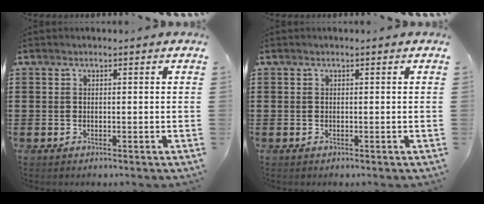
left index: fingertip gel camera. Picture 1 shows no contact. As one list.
[{"total": 0.0}]